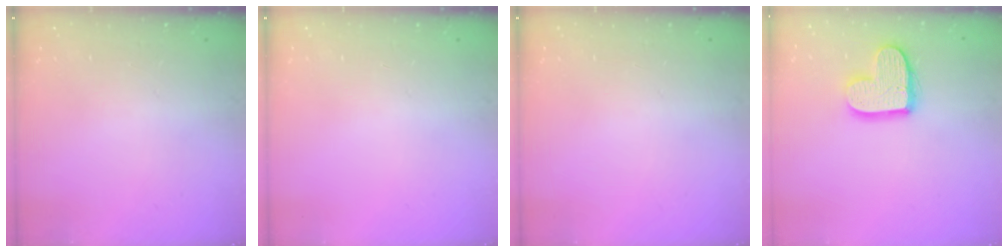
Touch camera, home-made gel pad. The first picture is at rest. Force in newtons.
{"total": 0.0}
{"total": 0.0}
{"total": 13.7, "press": 13.7, "slide": 0.9}